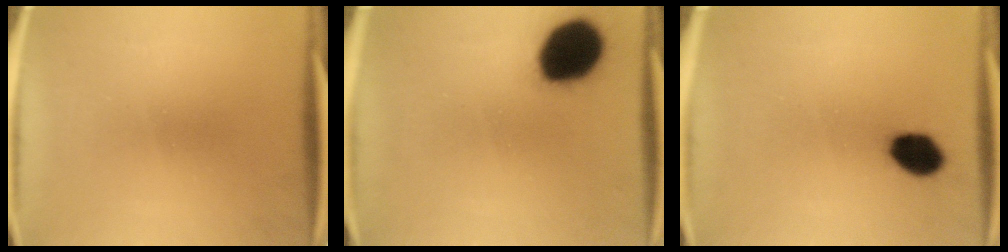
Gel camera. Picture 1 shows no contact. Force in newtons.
{"total": 17.8}
{"total": 7.5}